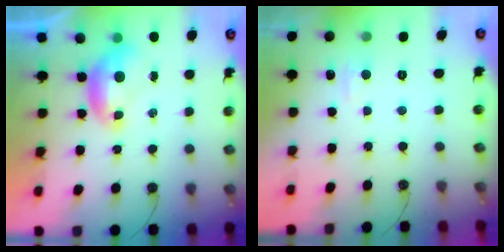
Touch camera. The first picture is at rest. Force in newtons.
{"total": 3.4, "press": 3.4, "slide": 0.3}